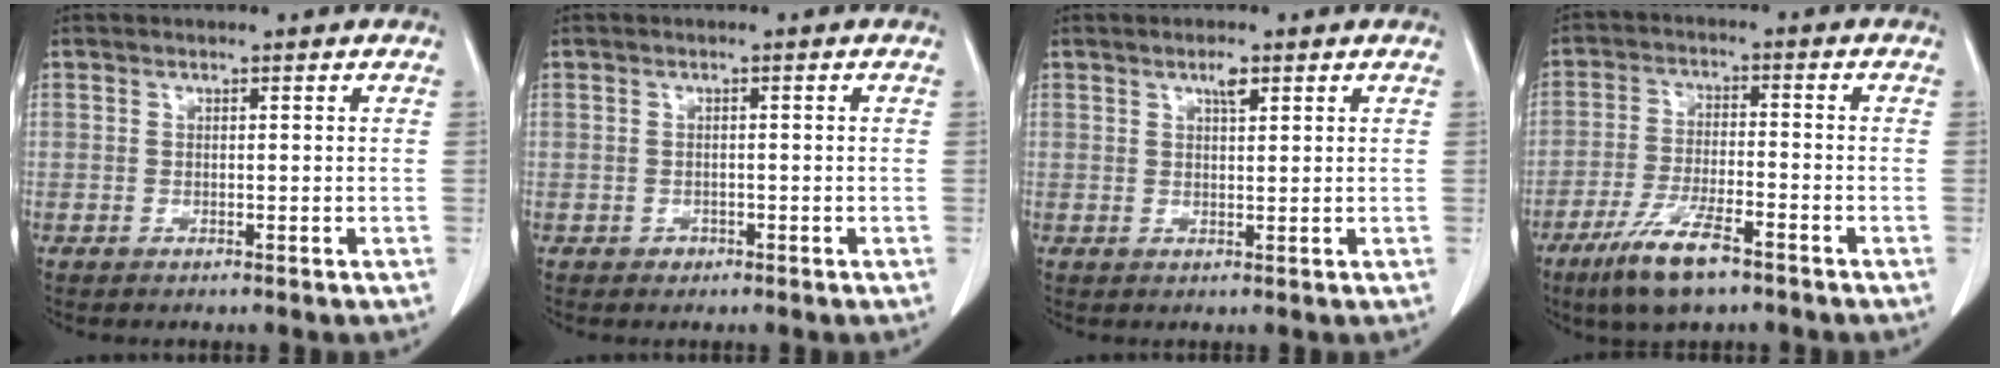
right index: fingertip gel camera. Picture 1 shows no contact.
{"total": 1.8, "force": [-0.7, 1.5, 0.6], "torque": [-0.011, 0.006, -0.005]}
{"total": 2.4, "force": [1.4, 0.8, 1.8], "torque": [-0.036, 0.000, 0.025]}
{"total": 9.8, "force": [-6.4, 2.2, 7.1], "torque": [-0.142, -0.017, -0.112]}